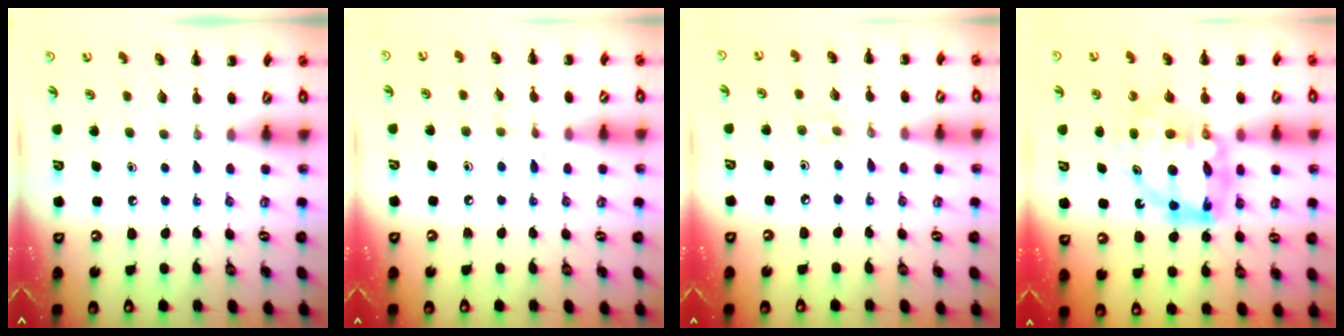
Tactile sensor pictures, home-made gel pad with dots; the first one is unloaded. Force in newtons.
{"total": 6.7, "press": 6.5, "slide": 1.7}
{"total": 3.0, "press": 2.8, "slide": 1.0}
{"total": 13.3, "press": 12.7, "slide": 3.7}